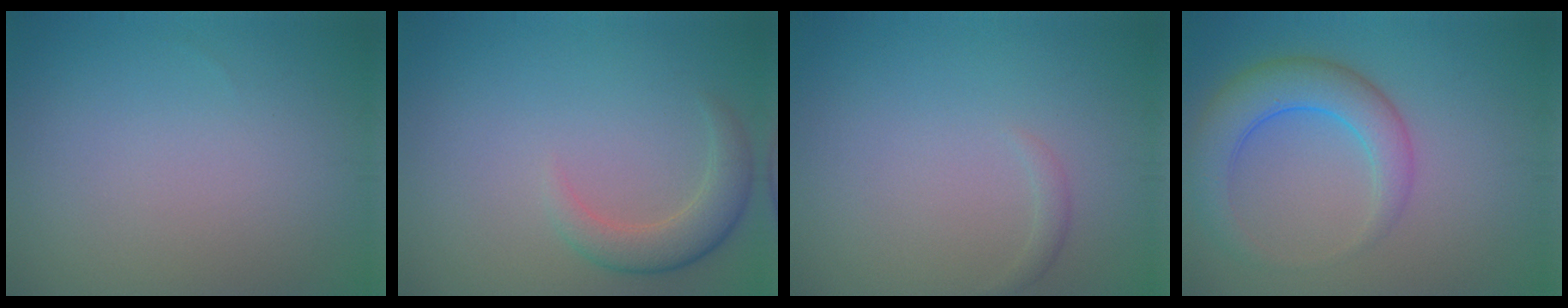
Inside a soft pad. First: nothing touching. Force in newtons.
{"total": 3.0, "press": 3.0, "slide": 0.4}
{"total": 0.7, "press": 0.7, "slide": 0.0}
{"total": 5.1, "press": 5.1, "slide": 0.2}